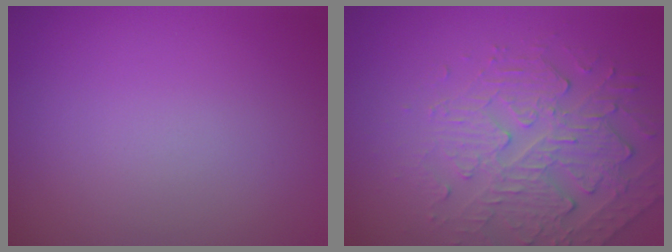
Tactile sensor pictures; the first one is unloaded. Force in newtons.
{"total": 4.8, "press": 3.6, "slide": 3.1}